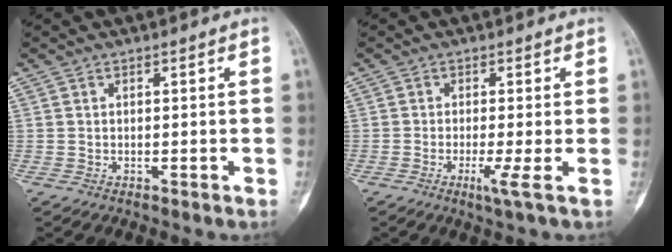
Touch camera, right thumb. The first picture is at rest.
{"total": 2.9, "force": [-1.0, -0.5, 2.7], "torque": [-0.063, -0.011, -0.023]}